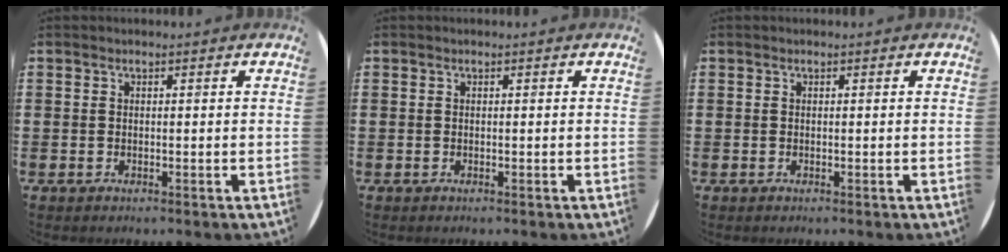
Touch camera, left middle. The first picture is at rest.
{"total": 0.0}
{"total": 0.0}